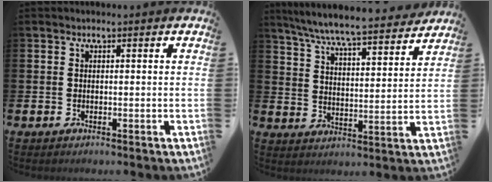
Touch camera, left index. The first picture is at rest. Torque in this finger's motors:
{"motor_torque": [1.10, -1.04, 0.25, 0.21]}